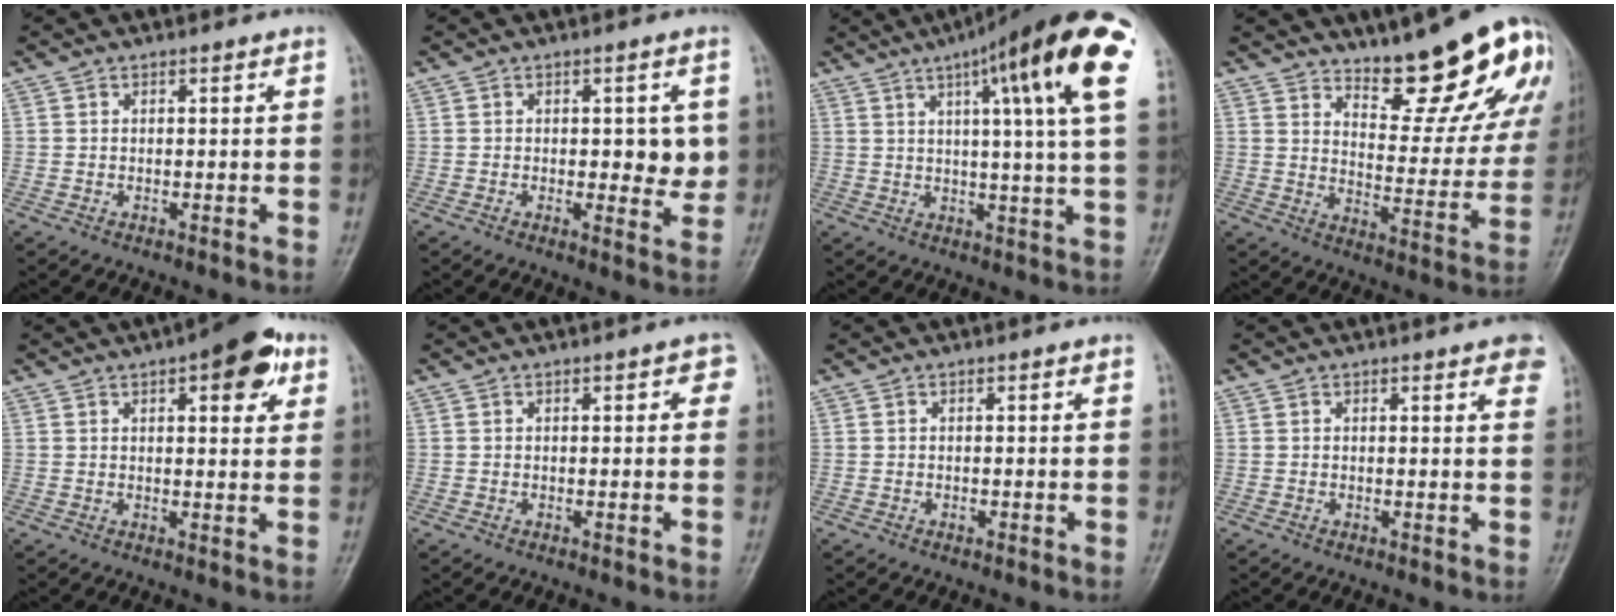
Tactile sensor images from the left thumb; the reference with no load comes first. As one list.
[{"total": 6.1, "force": [0.5, 2.9, 5.4], "torque": [-0.047, -0.008, 0.008]}, {"total": 21.3, "force": [9.4, 2.7, 18.9], "torque": [-0.267, -0.012, 0.120]}, {"total": 18.6, "force": [13.8, 5.5, 11.2], "torque": [-0.107, -0.111, 0.190]}, {"total": 10.4, "force": [4.8, 4.0, 8.3], "torque": [-0.079, -0.007, 0.055]}, {"total": 2.8, "force": [1.0, 1.1, 2.3], "torque": [-0.019, 0.001, 0.007]}, {"total": 0.7, "force": [0.1, 0.4, 0.6], "torque": [-0.004, 0.002, 0.001]}, {"total": 4.9, "force": [3.1, 1.2, 3.6], "torque": [-0.029, -0.002, 0.029]}]